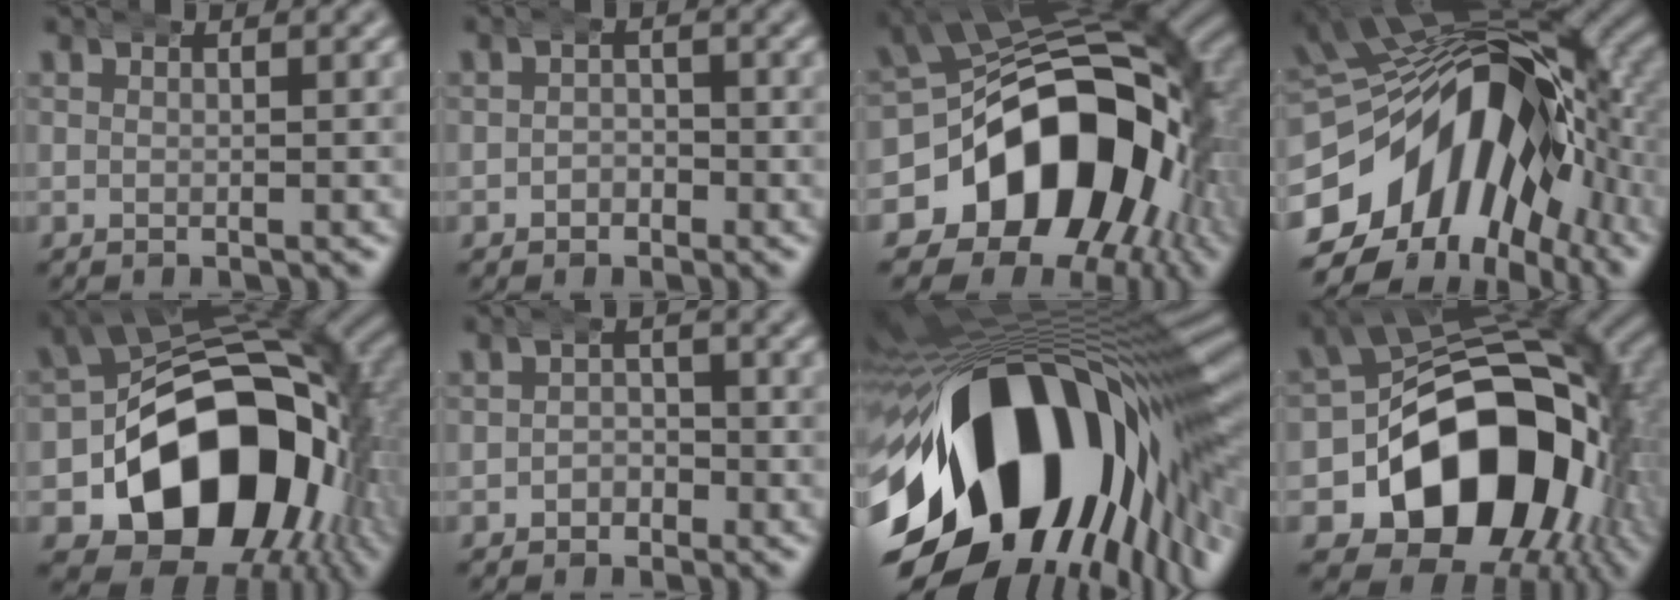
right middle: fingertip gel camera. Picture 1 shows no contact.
{"total": 1.7, "force": [-0.9, 1.4, 0.3], "torque": [-0.002, -0.005, -0.017]}
{"total": 26.1, "force": [-4.5, 18.7, 17.7], "torque": [-0.311, -0.069, -0.050]}
{"total": 22.1, "force": [-3.3, 15.2, 15.7], "torque": [-0.255, -0.028, -0.044]}
{"total": 26.5, "force": [-4.9, 18.4, 18.5], "torque": [-0.332, -0.081, -0.054]}
{"total": 2.0, "force": [-1.1, 1.7, 0.4], "torque": [-0.003, -0.005, -0.020]}
{"total": 30.8, "force": [-5.4, 18.6, 24.0], "torque": [-0.344, -0.005, -0.079]}
{"total": 26.3, "force": [-4.9, 18.3, 18.2], "torque": [-0.330, -0.081, -0.054]}